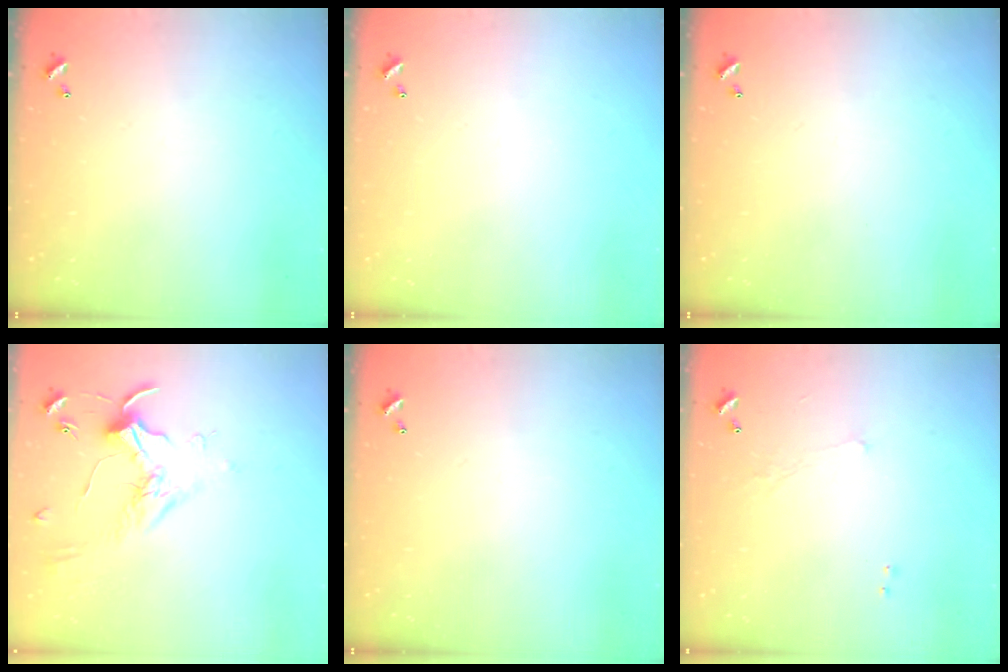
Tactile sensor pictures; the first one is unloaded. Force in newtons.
{"total": 0.0}
{"total": 0.0}
{"total": 1.8, "press": 1.8, "slide": 0.4}
{"total": 0.0}
{"total": 0.6, "press": 0.2, "slide": 0.5}